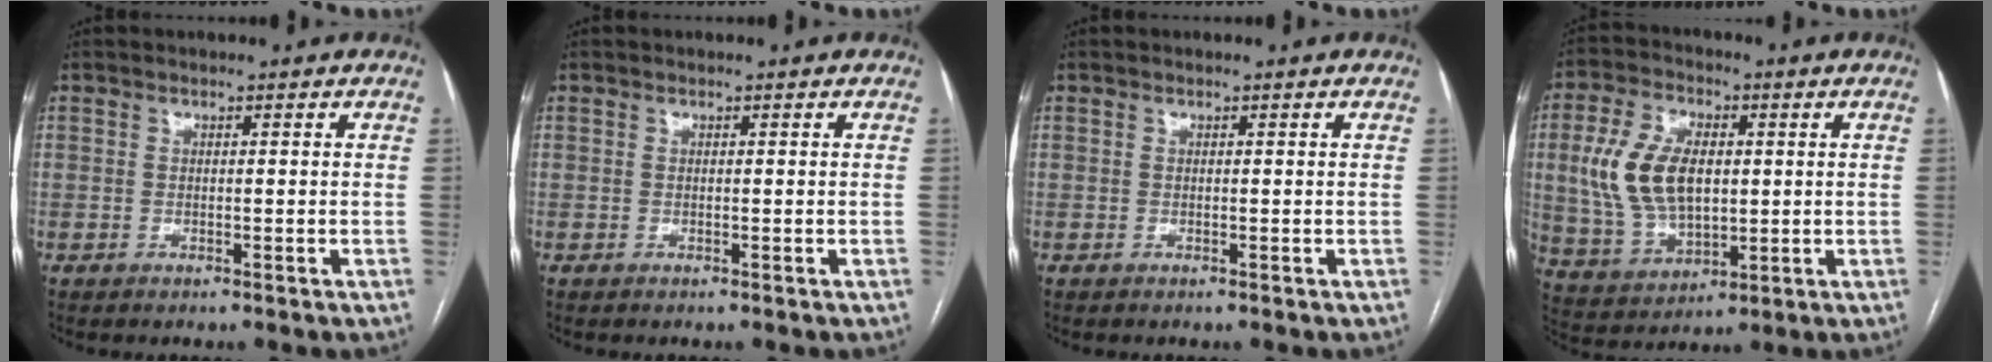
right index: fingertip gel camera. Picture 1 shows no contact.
{"total": 0.0}
{"total": 0.0}
{"total": 12.9, "force": [1.5, 7.5, 10.4], "torque": [-0.229, 0.017, 0.039]}